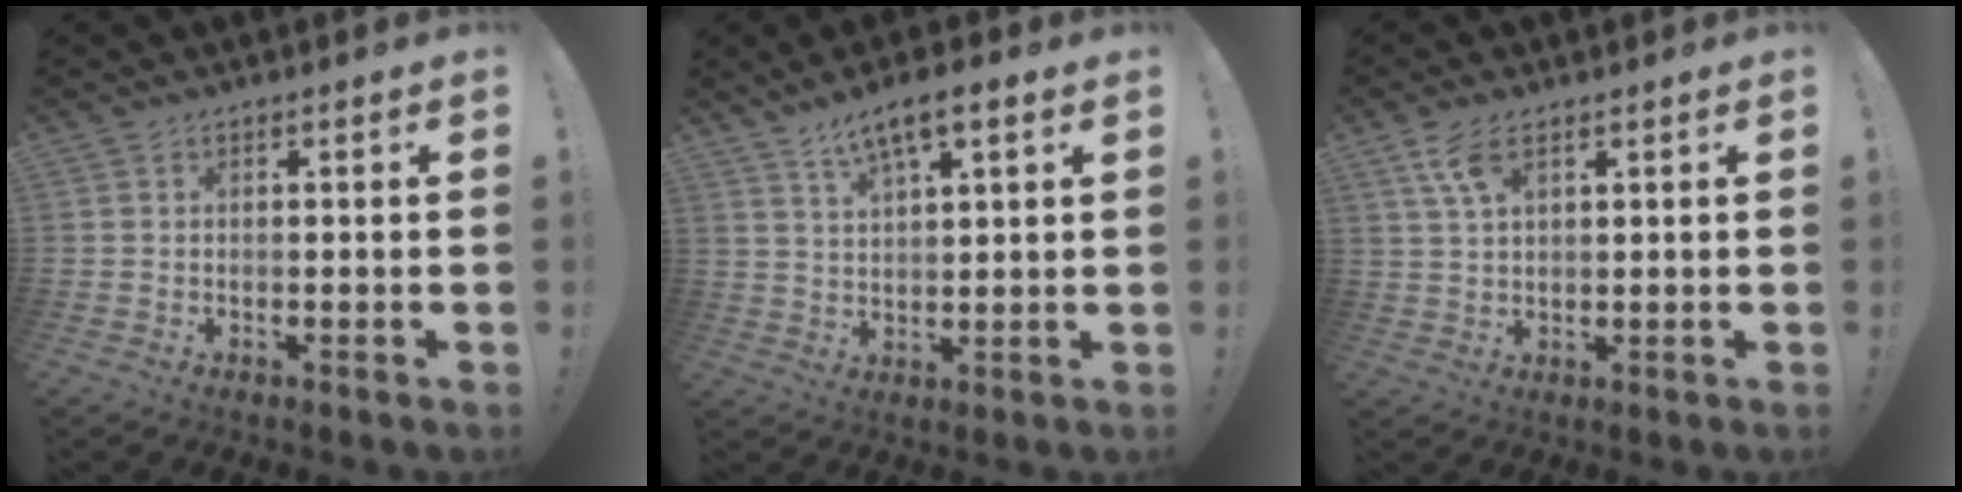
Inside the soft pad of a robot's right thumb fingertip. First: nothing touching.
{"total": 7.9, "force": [5.2, 2.0, 5.5], "torque": [-0.089, -0.022, 0.091]}
{"total": 6.7, "force": [3.9, 2.8, 4.7], "torque": [-0.087, -0.012, 0.073]}